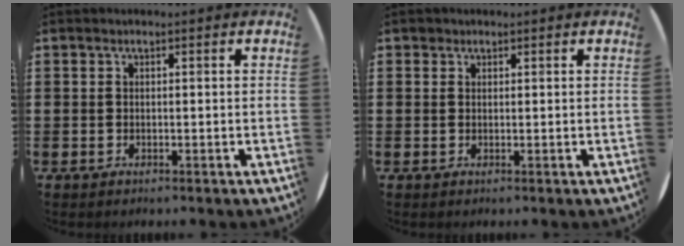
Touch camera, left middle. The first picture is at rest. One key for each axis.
{"total": 0.7, "fx": 0.5, "fy": 0.4, "fz": -0.1, "tx": 0.009, "ty": 0.000, "tz": 0.009}